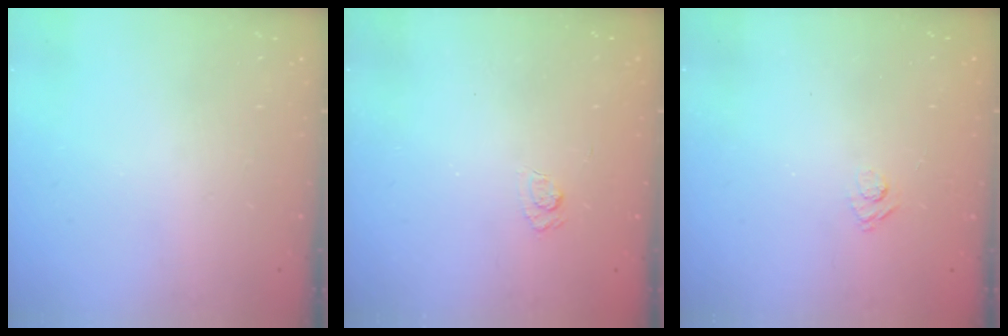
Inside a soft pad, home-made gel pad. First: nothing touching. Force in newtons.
{"total": 2.5, "press": 2.1, "slide": 1.3}
{"total": 4.1, "press": 3.9, "slide": 1.3}